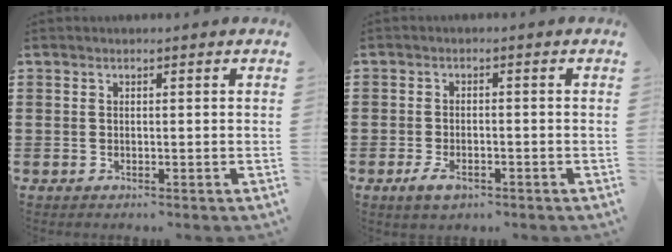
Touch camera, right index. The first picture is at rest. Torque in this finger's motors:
{"motor_torque": [-0.04, -0.21, 0.19, 0.02]}